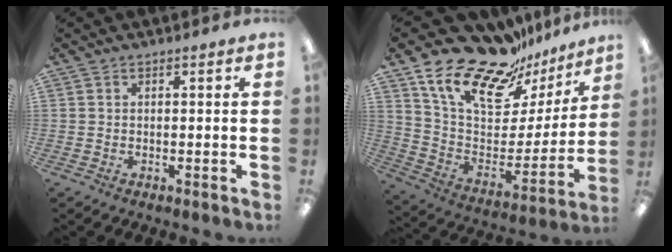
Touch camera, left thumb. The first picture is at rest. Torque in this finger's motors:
{"motor_torque": [0.80, 0.78, 1.32, -1.44, 0.19]}